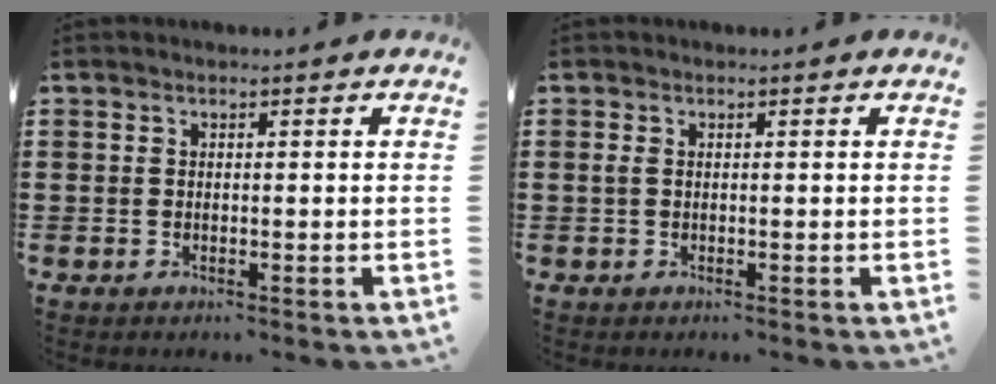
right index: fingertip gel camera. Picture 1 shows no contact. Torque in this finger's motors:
{"motor_torque": [0.57, 0.17, 0.19, 0.04]}